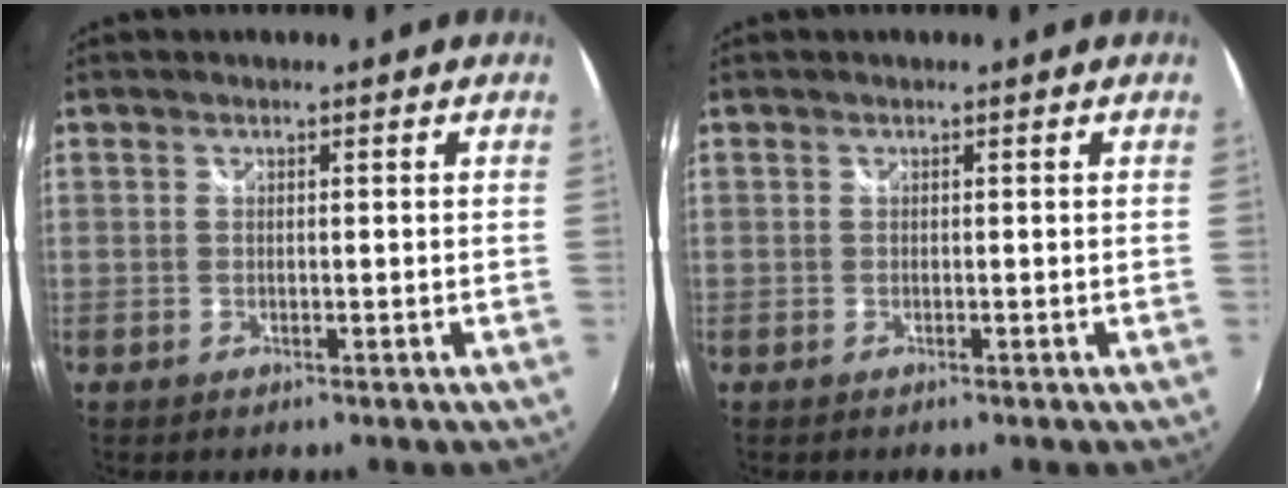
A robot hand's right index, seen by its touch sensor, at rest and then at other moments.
{"total": 0.0}